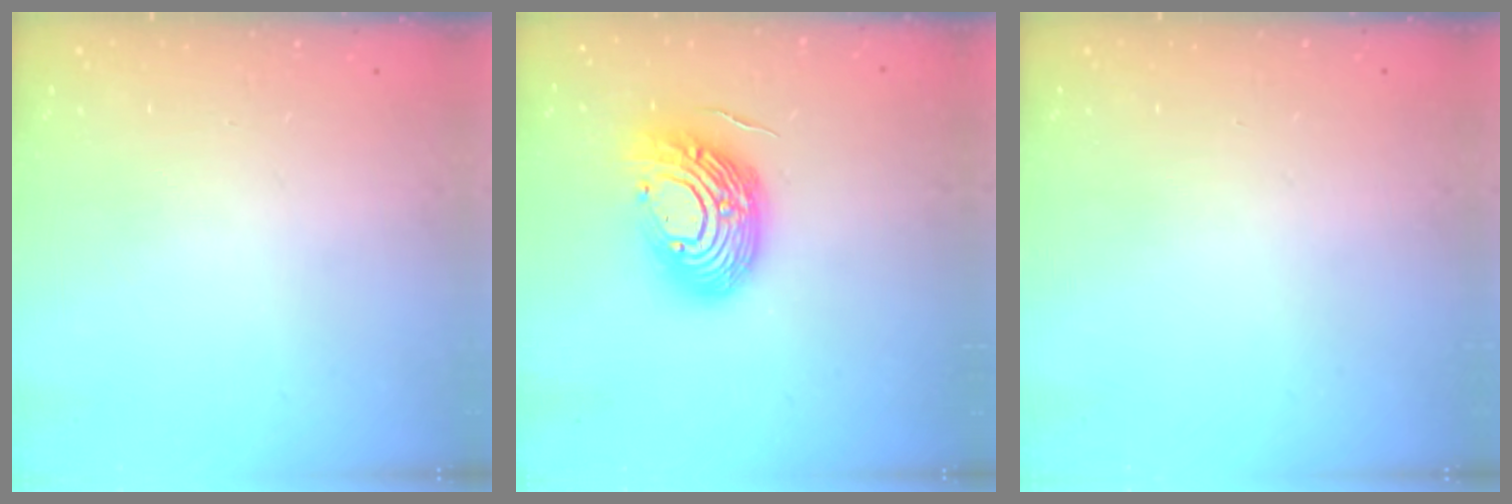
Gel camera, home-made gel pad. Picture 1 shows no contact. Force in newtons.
{"total": 17.4, "press": 17.3, "slide": 2.1}
{"total": 0.0}